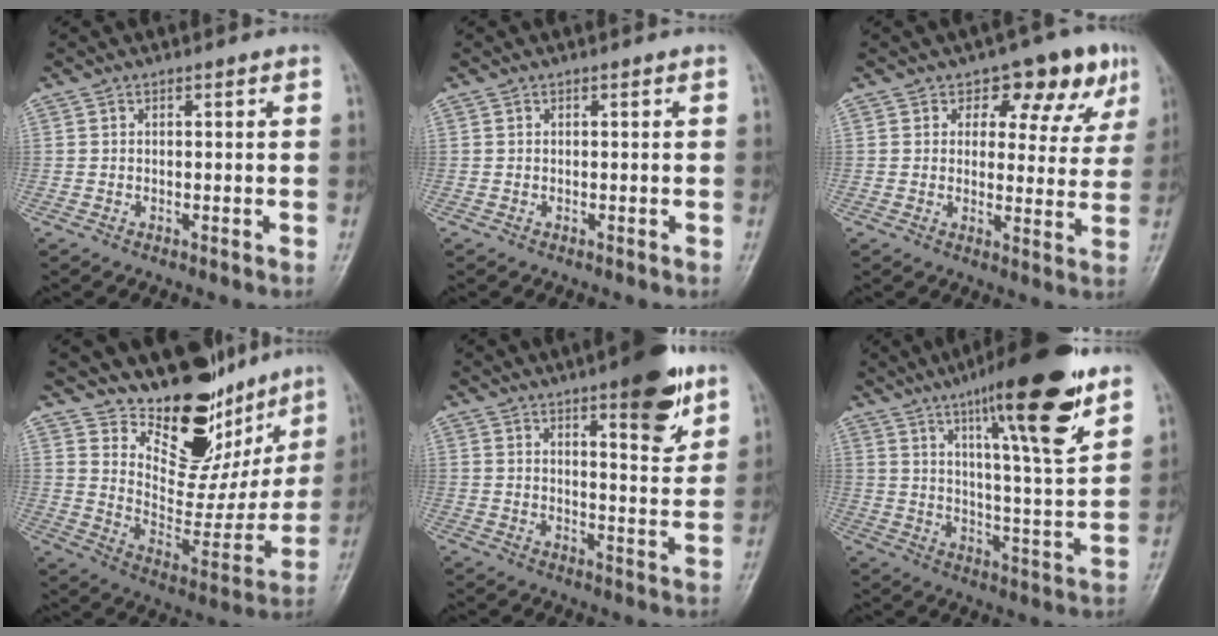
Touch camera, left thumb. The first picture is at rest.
{"total": 0.0}
{"total": 10.4, "force": [5.9, 6.4, 5.8], "torque": [-0.019, -0.022, 0.068]}
{"total": 19.7, "force": [15.3, 9.4, 8.0], "torque": [-0.053, -0.108, 0.228]}
{"total": 12.2, "force": [7.3, 3.4, 9.1], "torque": [-0.100, -0.040, 0.098]}
{"total": 19.7, "force": [11.9, 2.9, 15.4], "torque": [-0.214, -0.057, 0.184]}